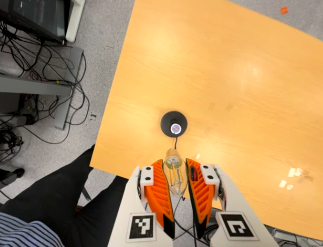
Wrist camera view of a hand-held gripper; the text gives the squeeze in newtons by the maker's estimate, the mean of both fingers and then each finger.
{"total": 20.1, "left": 25.0, "right": 15.2}